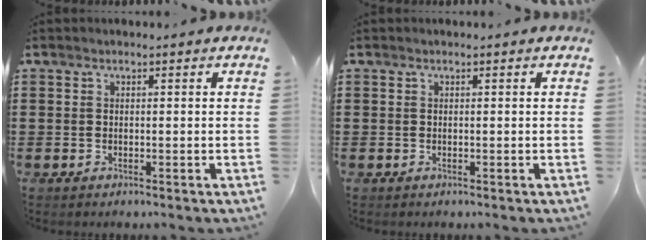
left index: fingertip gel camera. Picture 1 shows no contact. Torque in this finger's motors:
{"motor_torque": [0.00, 0.00, 0.03, 0.00]}